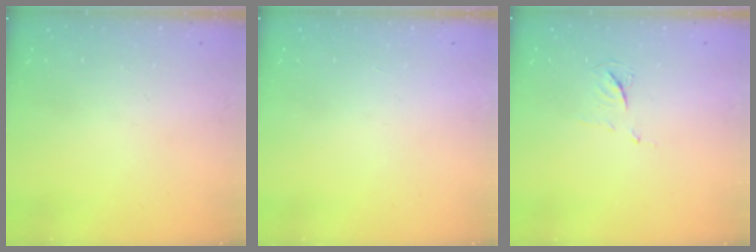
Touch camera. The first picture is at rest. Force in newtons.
{"total": 1.5, "press": 1.5, "slide": 0.1}
{"total": 5.6, "press": 5.6, "slide": 0.8}